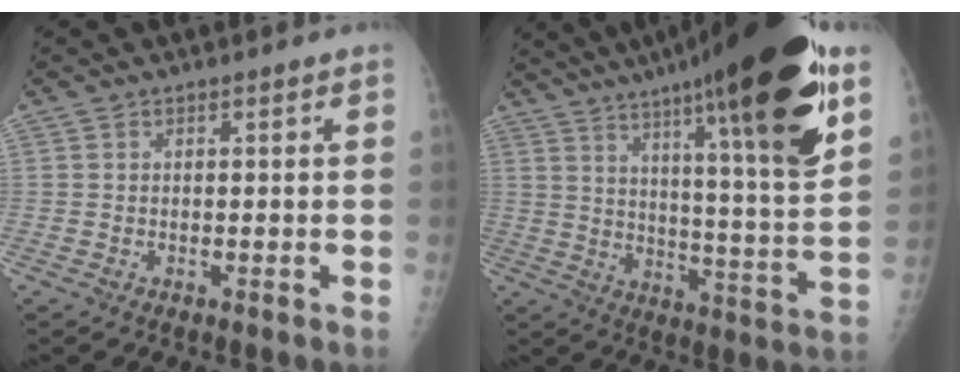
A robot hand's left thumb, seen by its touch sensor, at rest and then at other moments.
{"total": 28.6, "force": [16.6, 4.1, 22.9], "torque": [-0.343, -0.046, 0.251]}